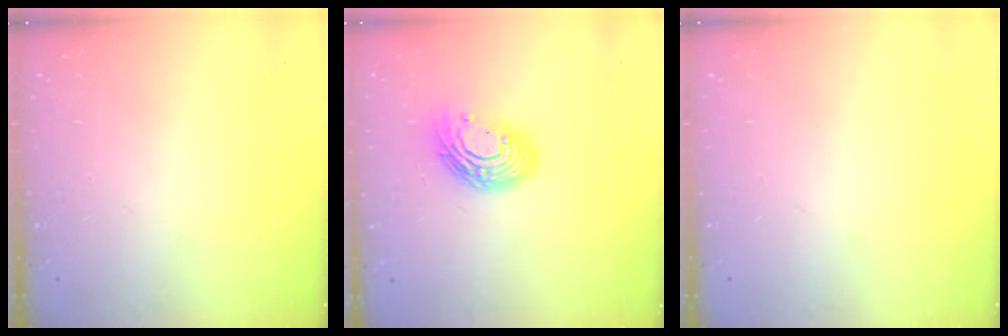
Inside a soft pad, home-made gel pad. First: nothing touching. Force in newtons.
{"total": 12.6, "press": 12.6, "slide": 1.2}
{"total": 0.0}